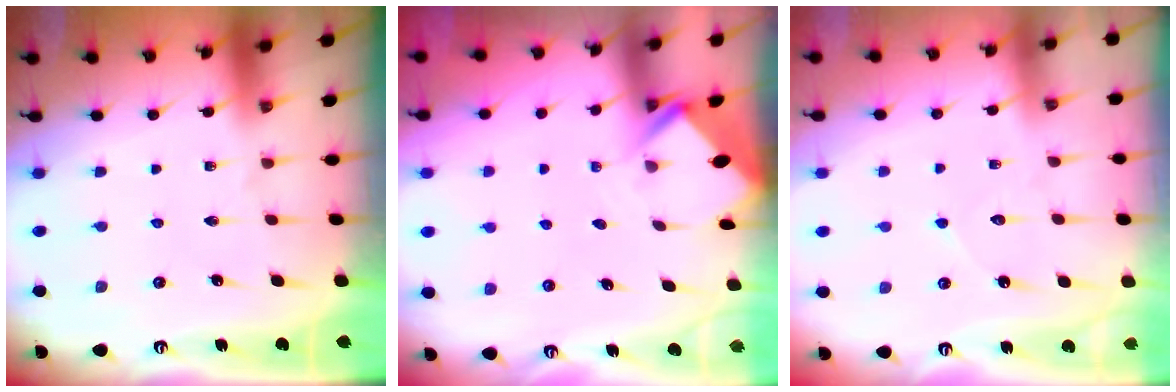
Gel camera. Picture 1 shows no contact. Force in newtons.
{"total": 2.7, "press": 2.7, "slide": 0.2}
{"total": 4.7, "press": 4.7, "slide": 0.5}